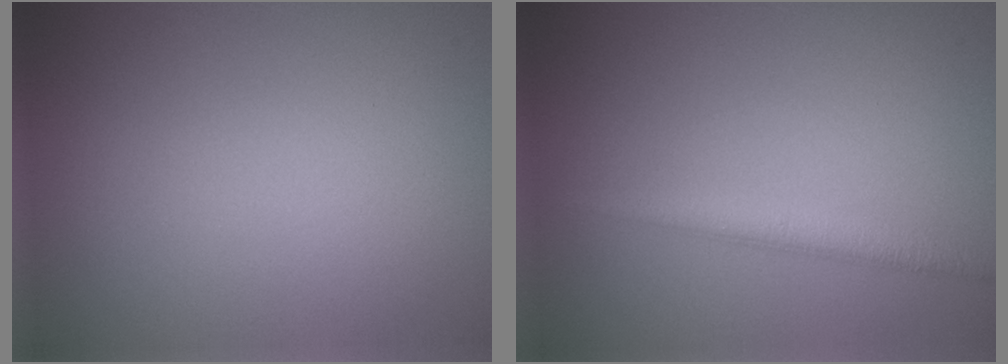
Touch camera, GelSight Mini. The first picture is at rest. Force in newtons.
{"total": 2.5, "press": 2.5, "slide": 0.1}